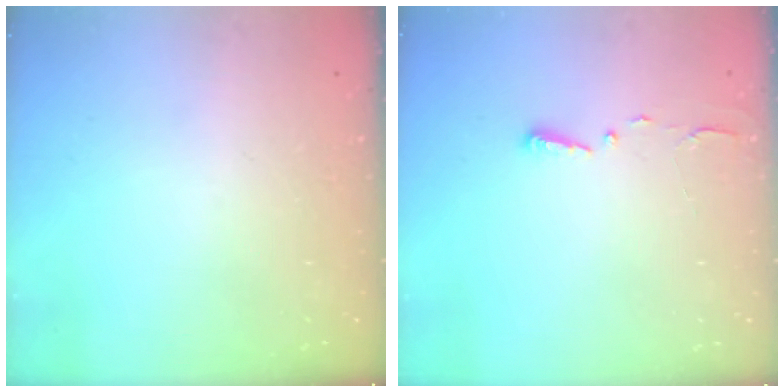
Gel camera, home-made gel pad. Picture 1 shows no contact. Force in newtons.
{"total": 2.7, "press": 2.7, "slide": 0.4}